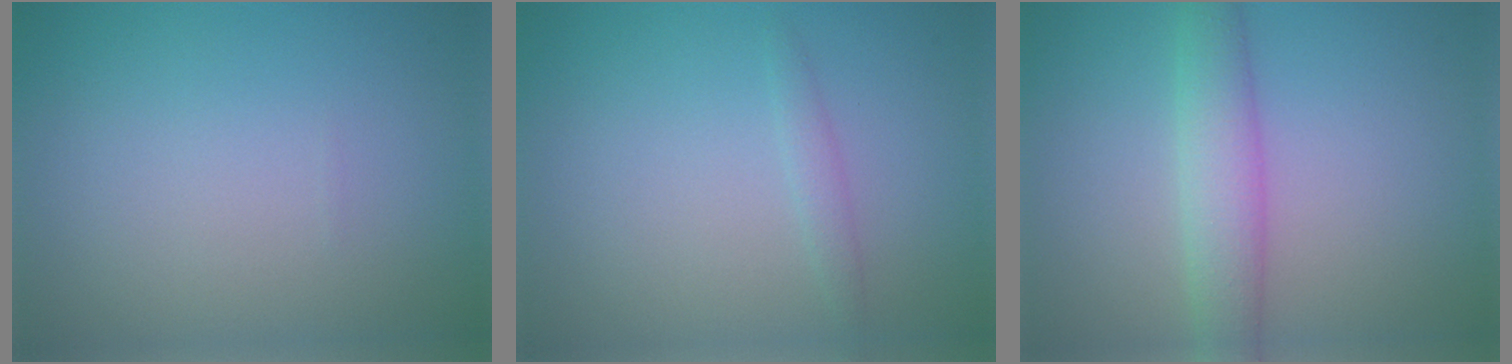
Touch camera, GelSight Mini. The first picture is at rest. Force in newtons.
{"total": 1.0, "press": 1.0, "slide": 0.1}
{"total": 3.6, "press": 3.6, "slide": 0.1}